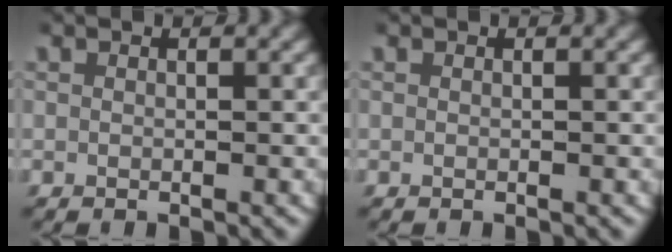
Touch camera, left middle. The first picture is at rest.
{"total": 0.0}